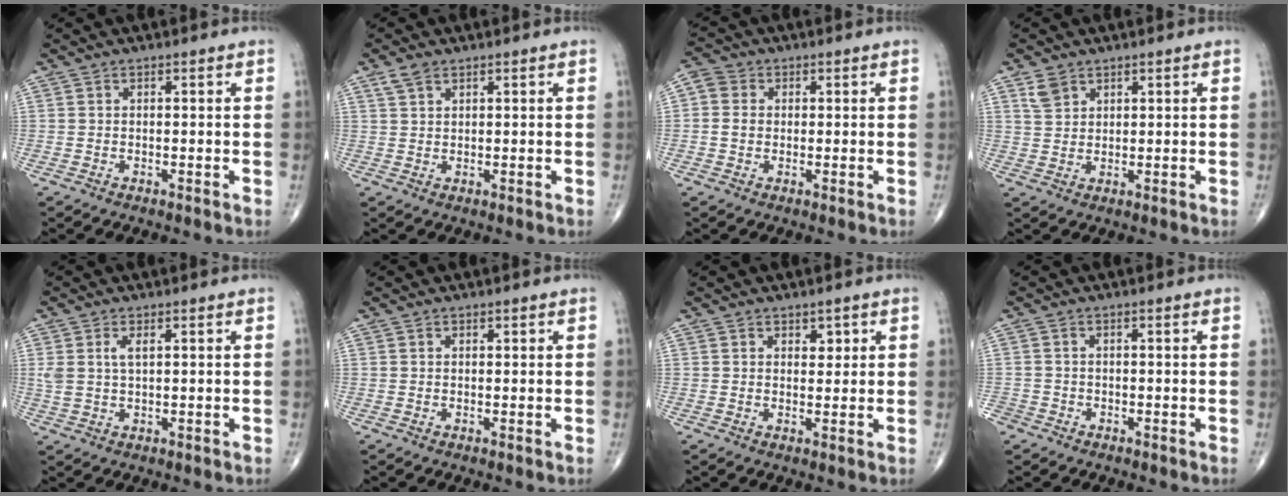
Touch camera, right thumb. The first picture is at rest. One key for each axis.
{"total": 2.6, "fx": 1.7, "fy": 1.4, "fz": 1.4, "tx": -0.031, "ty": 0.006, "tz": 0.039}
{"total": 4.3, "fx": 0.2, "fy": 3.9, "fz": 1.9, "tx": -0.034, "ty": 0.009, "tz": -0.002}
{"total": 3.5, "fx": 2.2, "fy": 2.4, "fz": 1.3, "tx": -0.017, "ty": -0.008, "tz": 0.047}
{"total": 3.7, "fx": 1.3, "fy": 1.7, "fz": 3.0, "tx": -0.068, "ty": 0.004, "tz": 0.031}
{"total": 0.6, "fx": 0.3, "fy": 0.4, "fz": 0.3, "tx": -0.001, "ty": 0.000, "tz": 0.002}
{"total": 2.3, "fx": 1.1, "fy": 1.6, "fz": 1.2, "tx": 0.000, "ty": -0.005, "tz": 0.016}
{"total": 2.5, "fx": -1.6, "fy": 1.9, "fz": 0.4, "tx": -0.007, "ty": 0.007, "tz": -0.033}